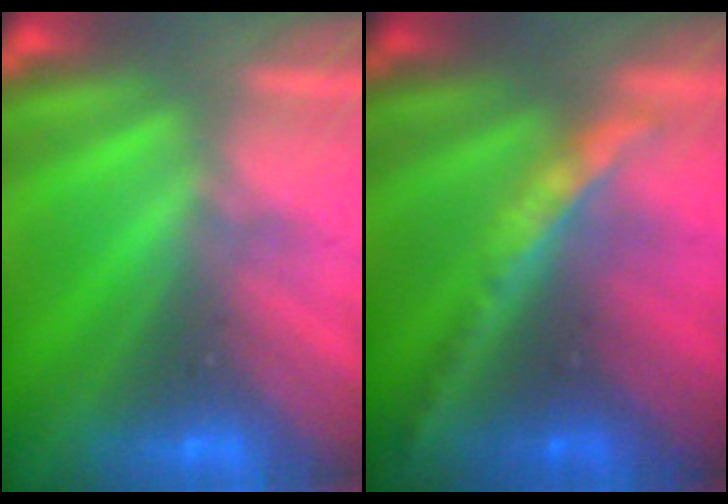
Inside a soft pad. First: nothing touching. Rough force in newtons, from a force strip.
{"total": 2.4}